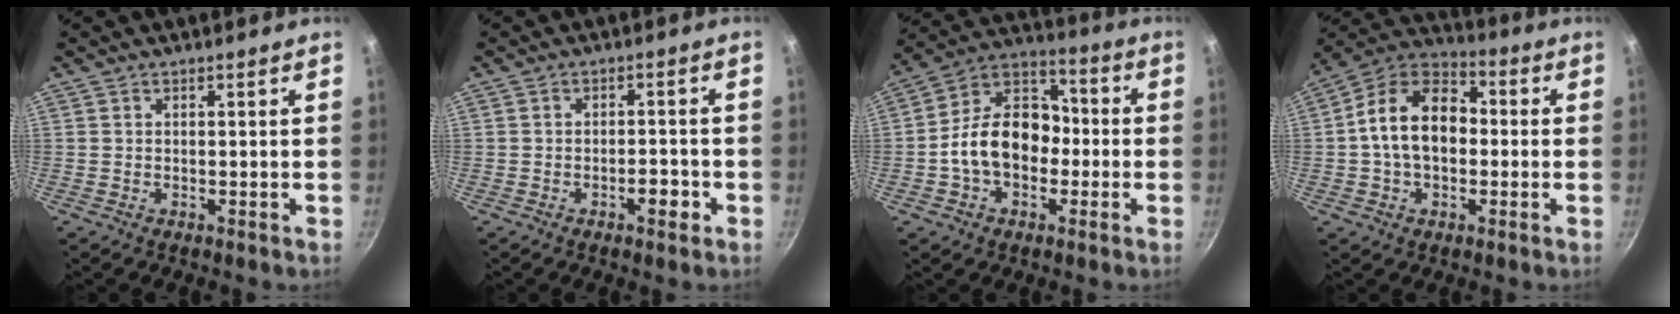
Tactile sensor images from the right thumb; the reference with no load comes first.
{"total": 3.7, "force": [-1.8, 1.5, 2.8], "torque": [-0.027, 0.015, -0.027]}
{"total": 15.4, "force": [-2.4, 11.1, 10.3], "torque": [-0.130, 0.049, -0.060]}
{"total": 14.8, "force": [-0.3, 10.2, 10.8], "torque": [-0.152, 0.037, -0.025]}